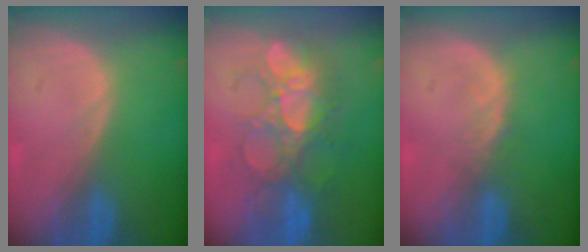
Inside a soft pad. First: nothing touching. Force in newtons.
{"total": 8.8, "press": 8.5, "slide": 2.3}
{"total": 1.4, "press": 1.4, "slide": 0.2}